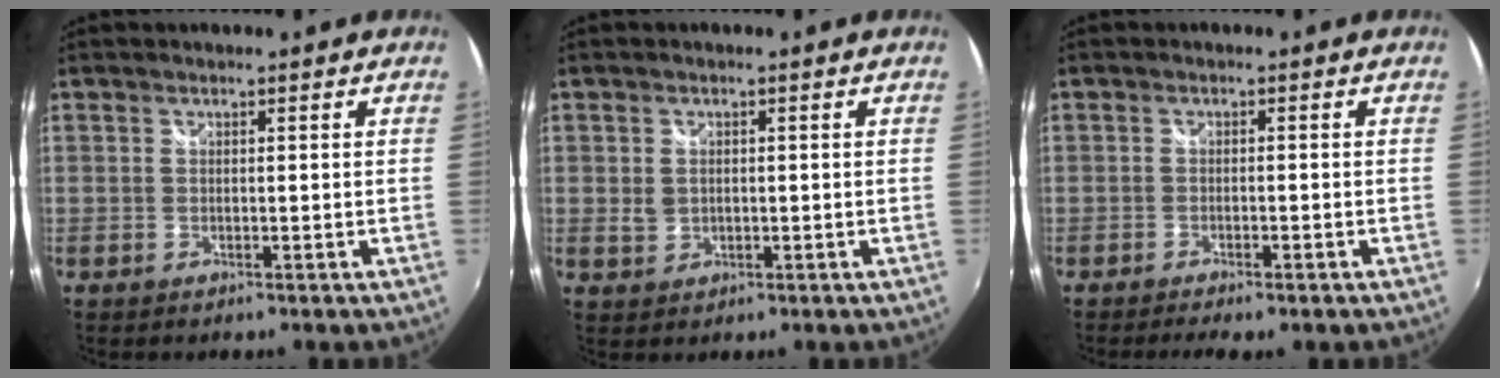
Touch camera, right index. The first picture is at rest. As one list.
[{"total": 2.6, "force": [0.0, 2.2, 1.3], "torque": [-0.022, 0.000, 0.002]}, {"total": 3.9, "force": [-3.0, 0.9, 2.3], "torque": [-0.053, -0.014, -0.049]}]